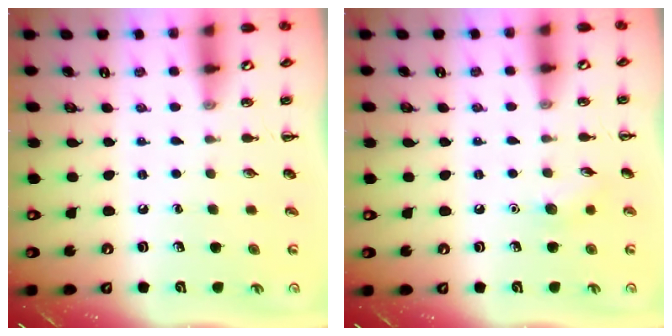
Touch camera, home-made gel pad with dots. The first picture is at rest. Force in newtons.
{"total": 6.0, "press": 5.8, "slide": 1.6}